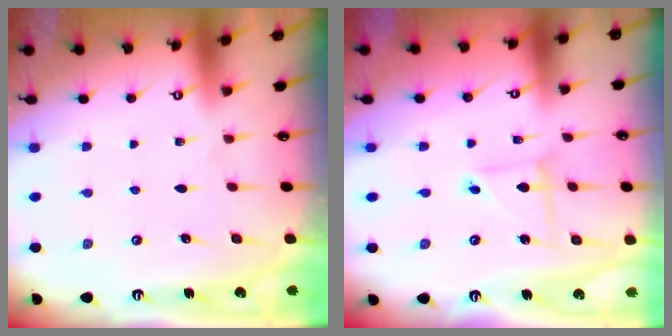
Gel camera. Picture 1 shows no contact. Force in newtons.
{"total": 3.1, "press": 3.0, "slide": 0.3}